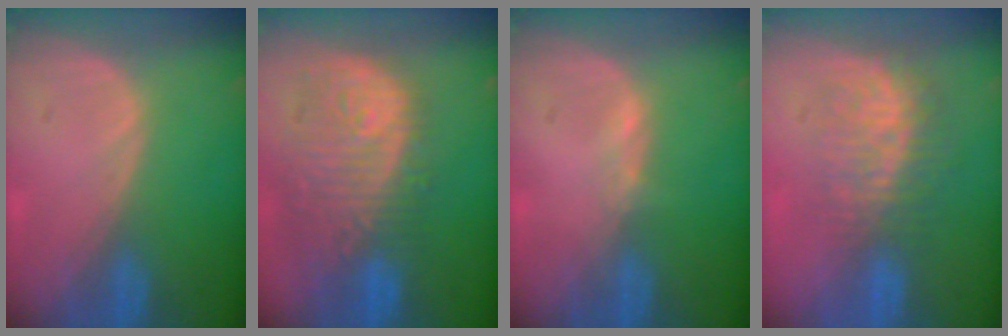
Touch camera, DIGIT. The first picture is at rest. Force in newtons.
{"total": 12.0, "press": 10.7, "slide": 5.4}
{"total": 0.7, "press": 0.7, "slide": 0.2}
{"total": 8.7, "press": 7.3, "slide": 4.6}